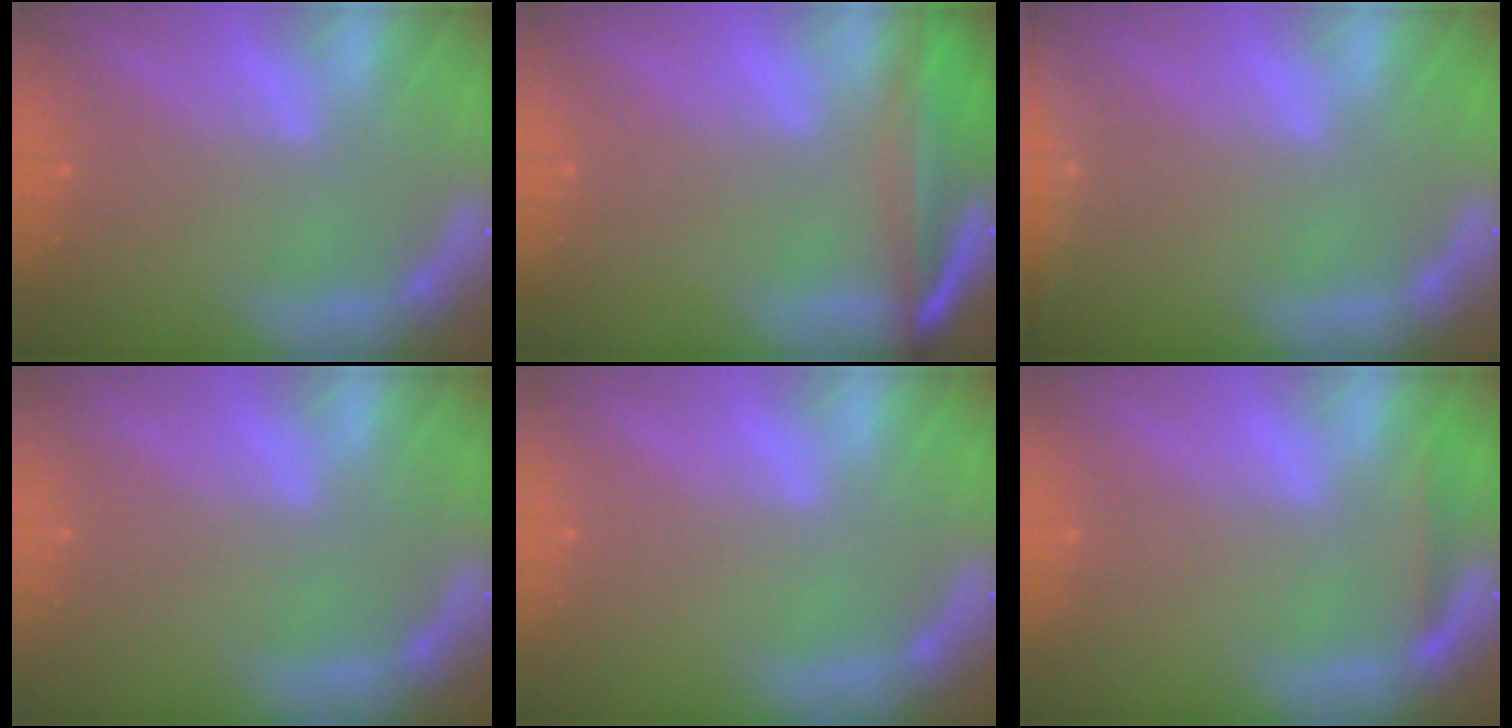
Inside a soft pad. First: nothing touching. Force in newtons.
{"total": 8.5}
{"total": 6.0}
{"total": 0.0}
{"total": 0.0}
{"total": 1.4}